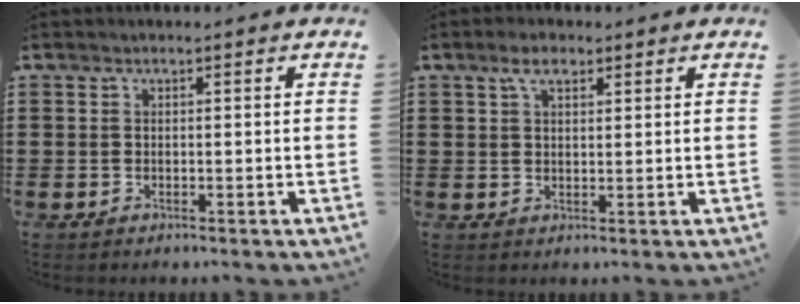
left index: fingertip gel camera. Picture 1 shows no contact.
{"total": 3.3, "force": [2.0, 1.3, 2.3], "torque": [-0.050, 0.008, 0.035]}